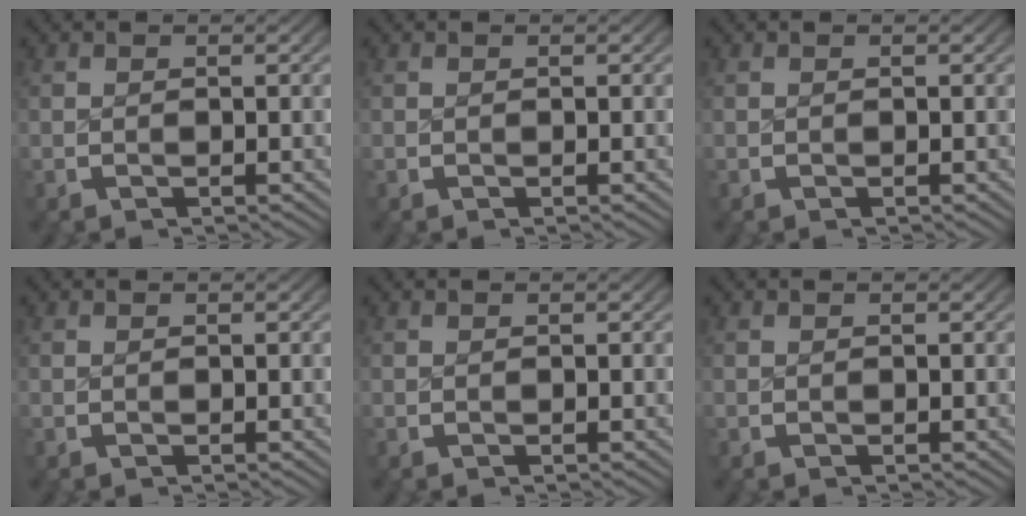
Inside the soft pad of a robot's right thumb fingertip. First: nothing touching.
{"total": 0.0}
{"total": 0.0}
{"total": 0.0}
{"total": 0.0}
{"total": 0.0}